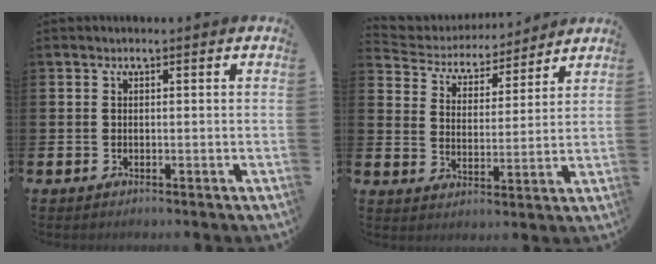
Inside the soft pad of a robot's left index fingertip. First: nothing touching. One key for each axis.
{"total": 4.9, "fx": 4.6, "fy": 1.5, "fz": 0.0, "tx": -0.031, "ty": -0.040, "tz": 0.076}